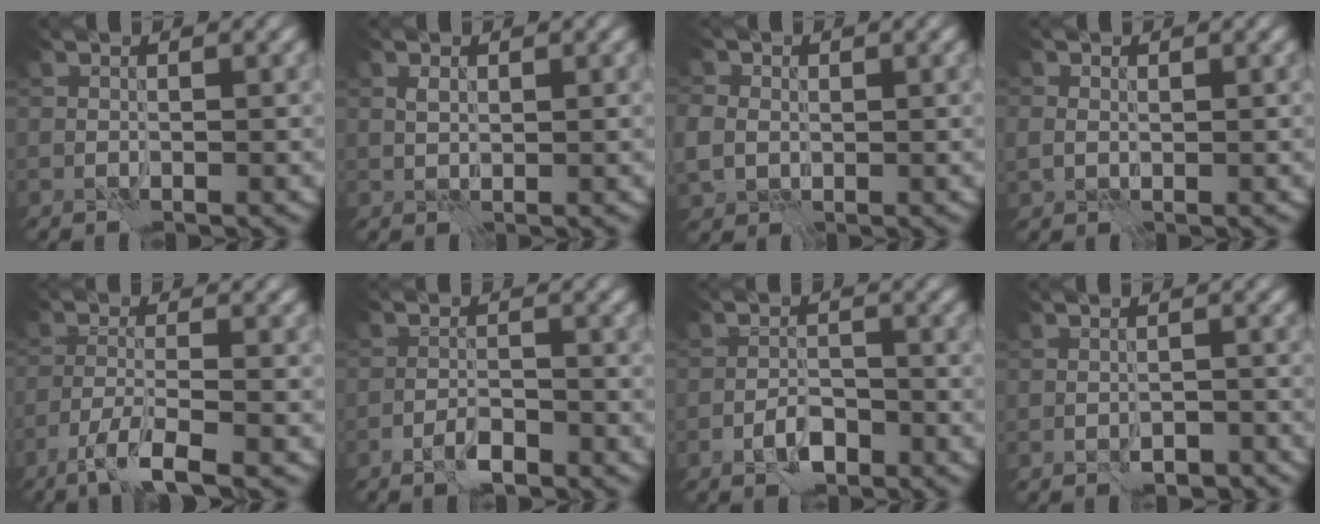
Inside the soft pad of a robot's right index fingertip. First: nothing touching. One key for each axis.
{"total": 0.8, "fx": 0.6, "fy": 0.4, "fz": 0.3, "tx": -0.006, "ty": 0.000, "tz": 0.012}
{"total": 3.5, "fx": 0.5, "fy": 3.1, "fz": 1.5, "tx": -0.030, "ty": 0.007, "tz": 0.000}
{"total": 1.3, "fx": 0.3, "fy": 1.2, "fz": 0.5, "tx": -0.009, "ty": -0.004, "tz": 0.007}
{"total": 4.7, "fx": -3.1, "fy": 0.8, "fz": 3.4, "tx": -0.062, "ty": -0.004, "tz": -0.063}
{"total": 2.1, "fx": -1.5, "fy": 0.7, "fz": 1.4, "tx": -0.024, "ty": 0.003, "tz": -0.031}
{"total": 2.5, "fx": -1.5, "fy": 1.2, "fz": 1.6, "tx": -0.024, "ty": 0.004, "tz": -0.030}
{"total": 2.1, "fx": -1.5, "fy": 1.1, "fz": 1.0, "tx": -0.015, "ty": 0.002, "tz": -0.019}